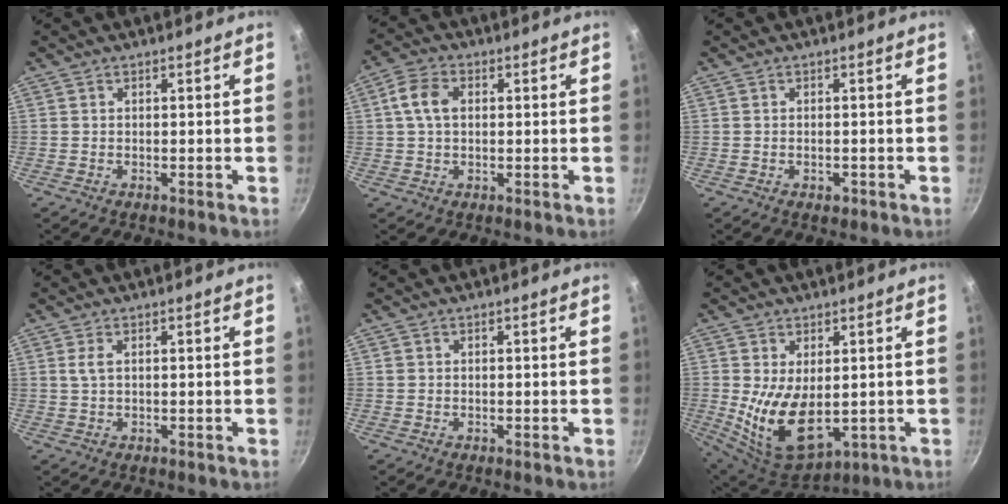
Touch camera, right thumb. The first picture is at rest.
{"total": 5.8, "force": [0.9, 3.9, 4.2], "torque": [-0.079, 0.013, 0.010]}
{"total": 1.4, "force": [-0.7, 0.8, 0.9], "torque": [-0.014, 0.002, -0.009]}
{"total": 1.9, "force": [0.5, 0.7, 1.7], "torque": [-0.038, 0.001, 0.013]}
{"total": 0.6, "force": [0.1, 0.6, 0.1], "torque": [0.000, 0.003, 0.001]}
{"total": 13.2, "force": [-0.2, 7.7, 10.7], "torque": [-0.179, -0.026, 0.021]}